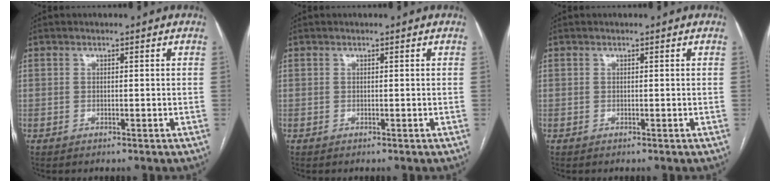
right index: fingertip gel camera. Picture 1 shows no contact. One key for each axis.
{"total": 0.0}
{"total": 0.0}